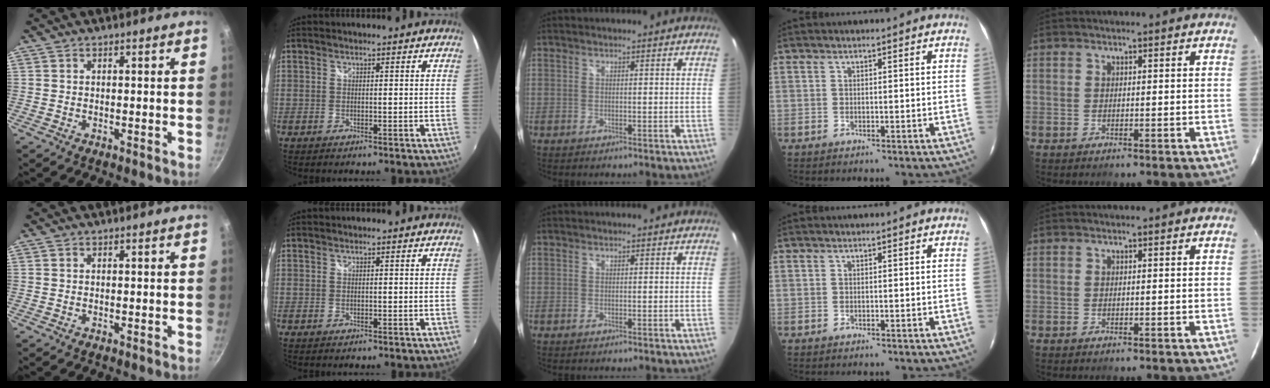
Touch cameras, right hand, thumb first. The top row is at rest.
{}